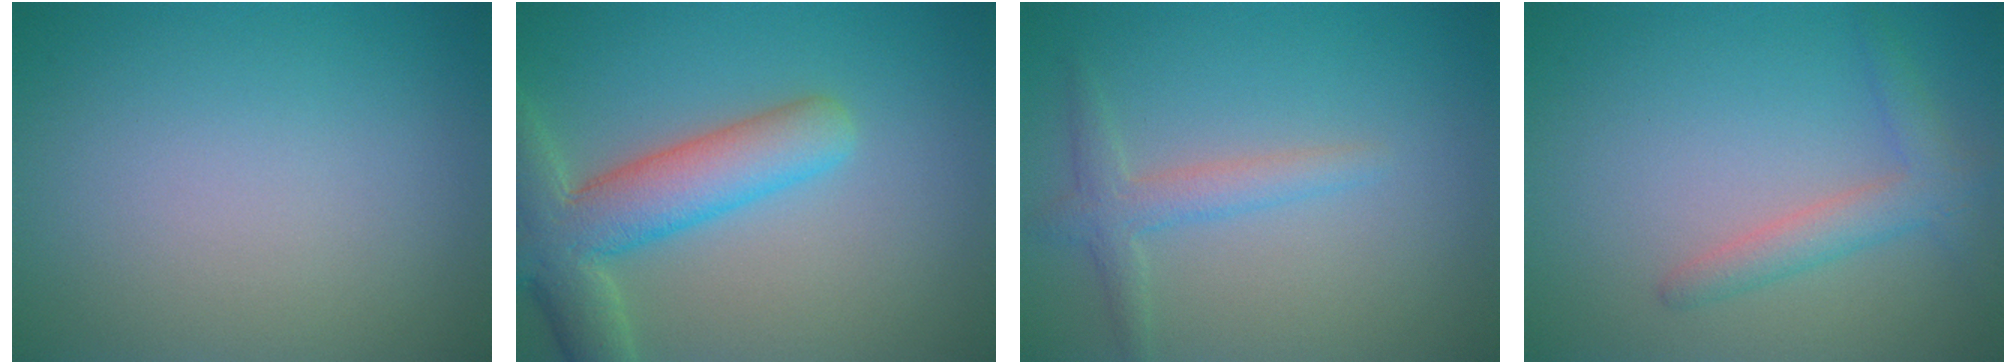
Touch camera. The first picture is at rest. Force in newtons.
{"total": 7.2, "press": 7.1, "slide": 0.7}
{"total": 2.3, "press": 2.3, "slide": 0.1}
{"total": 2.6, "press": 2.5, "slide": 0.1}